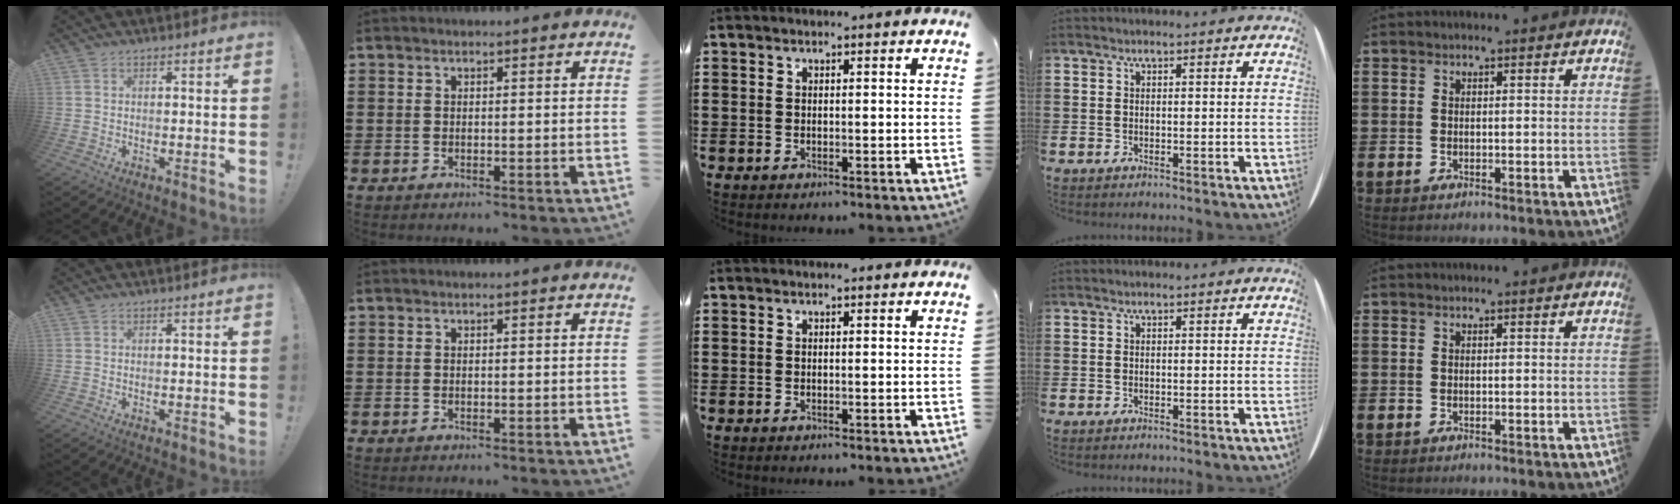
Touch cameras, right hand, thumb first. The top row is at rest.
{}